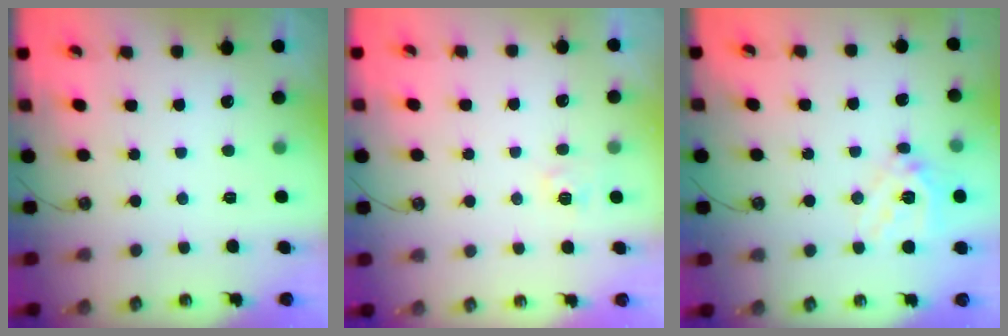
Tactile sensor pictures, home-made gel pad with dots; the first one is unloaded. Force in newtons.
{"total": 2.7, "press": 2.6, "slide": 0.3}
{"total": 14.5, "press": 14.3, "slide": 2.3}